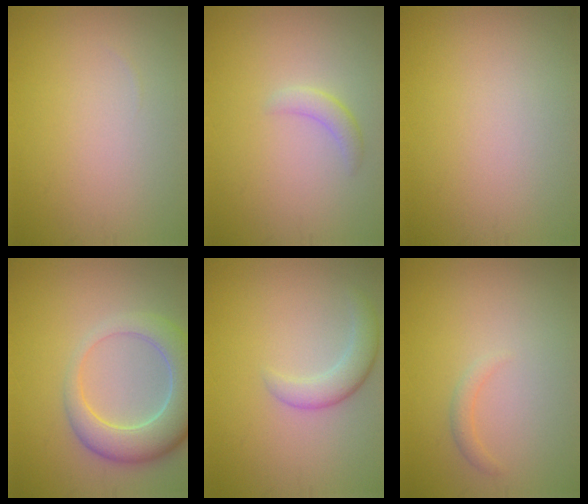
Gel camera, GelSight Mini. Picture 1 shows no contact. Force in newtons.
{"total": 1.5, "press": 1.5, "slide": 0.1}
{"total": 0.0}
{"total": 6.8, "press": 6.8, "slide": 0.8}
{"total": 2.8, "press": 2.7, "slide": 0.3}
{"total": 1.0, "press": 1.0, "slide": 0.2}